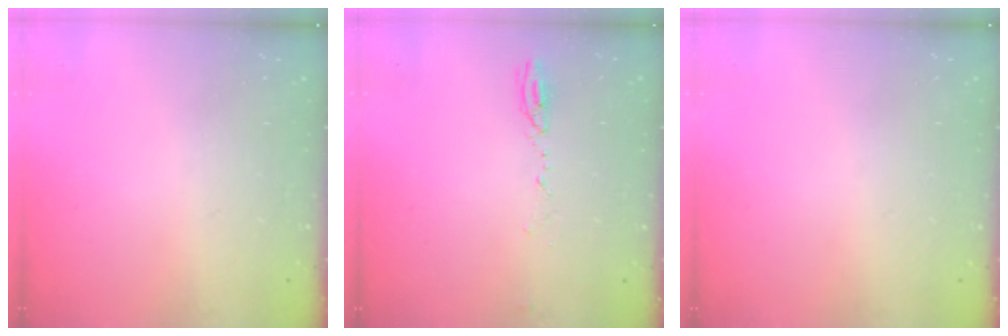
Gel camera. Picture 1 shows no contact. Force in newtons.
{"total": 3.9, "press": 3.8, "slide": 1.2}
{"total": 16.0, "press": 1.9, "slide": 15.9}